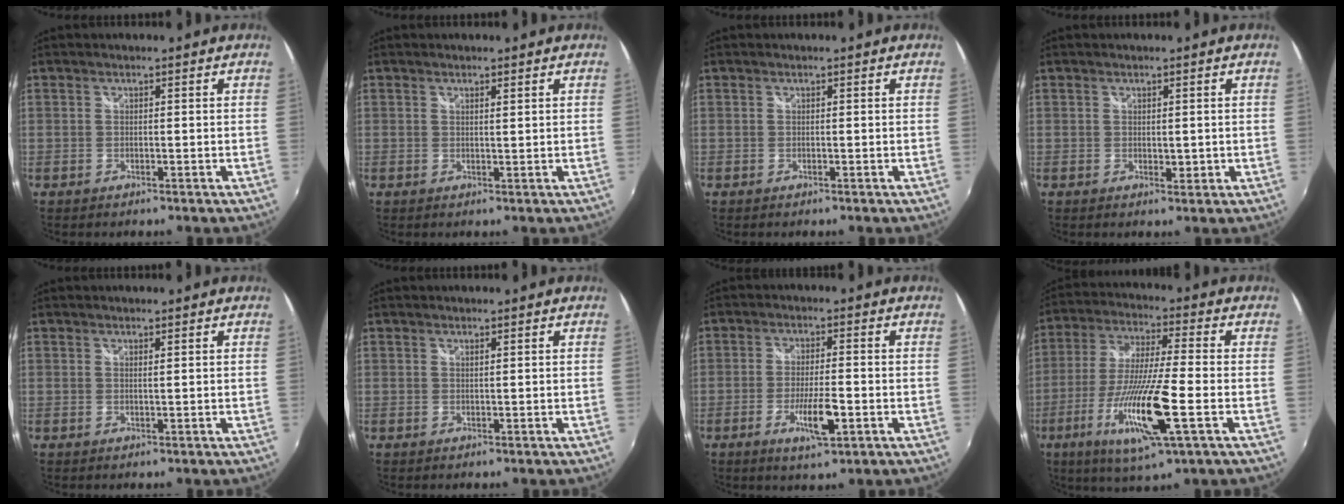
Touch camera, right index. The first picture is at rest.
{"total": 0.7, "force": [0.5, 0.1, 0.5], "torque": [-0.008, 0.000, 0.010]}
{"total": 0.0}
{"total": 1.2, "force": [0.2, 0.8, 0.9], "torque": [-0.013, -0.003, 0.004]}
{"total": 0.6, "force": [0.3, -0.5, -0.1], "torque": [0.002, 0.001, 0.004]}
{"total": 0.0}
{"total": 7.0, "force": [-2.7, 1.3, 6.3], "torque": [-0.124, -0.012, -0.046]}
{"total": 17.1, "force": [-6.1, 1.4, 16.0], "torque": [-0.320, -0.032, -0.110]}